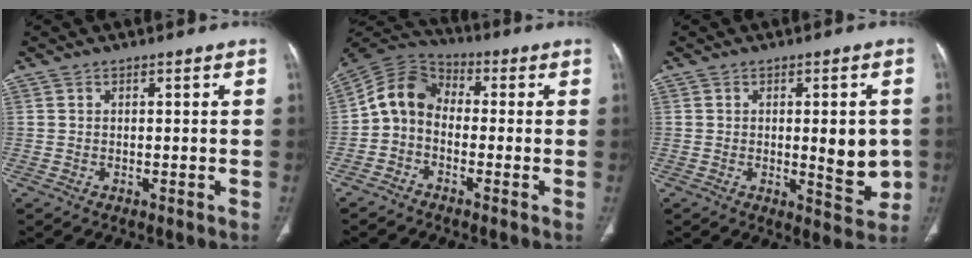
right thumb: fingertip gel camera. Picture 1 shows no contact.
{"total": 8.6, "force": [-1.3, 6.5, 5.4], "torque": [-0.093, 0.038, -0.045]}
{"total": 8.8, "force": [-0.3, 3.4, 8.1], "torque": [-0.084, -0.013, 0.005]}